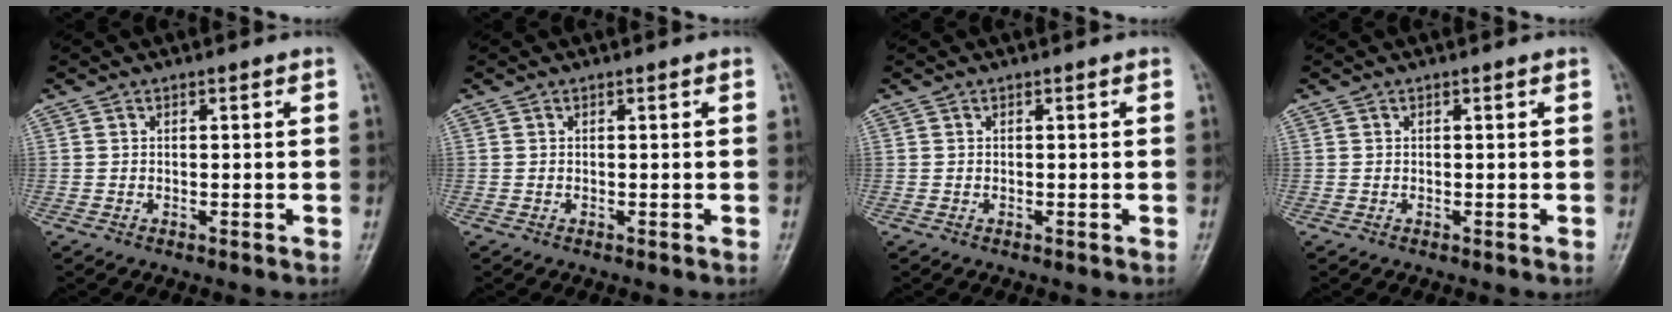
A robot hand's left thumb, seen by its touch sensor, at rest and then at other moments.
{"total": 0.0}
{"total": 0.0}
{"total": 0.0}